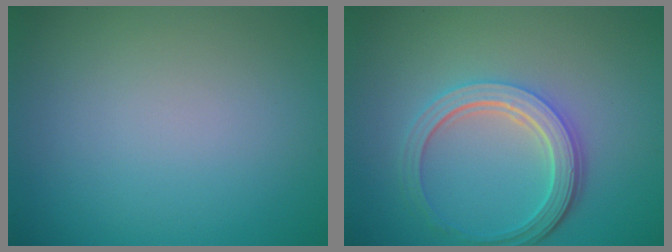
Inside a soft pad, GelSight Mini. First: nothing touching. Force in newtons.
{"total": 4.9, "press": 3.7, "slide": 3.2}